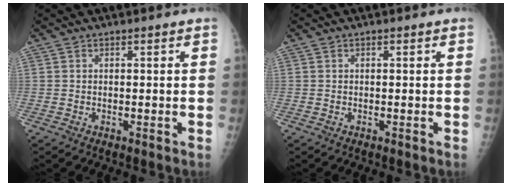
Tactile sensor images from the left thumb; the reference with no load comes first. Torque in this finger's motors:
{"motor_torque": [0.00, 0.00, 0.00, 0.00, 0.00]}